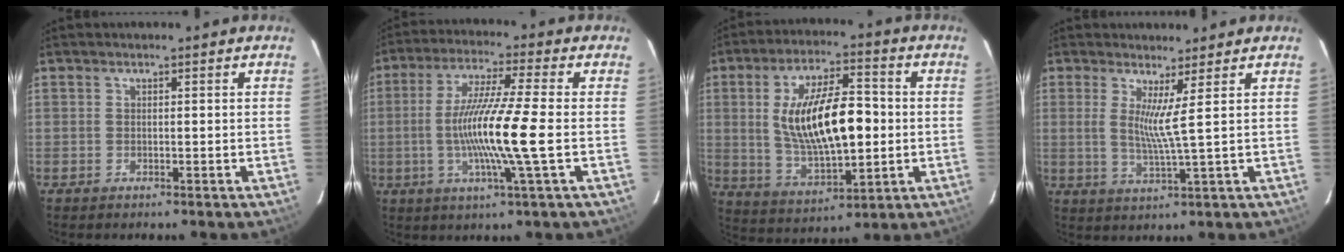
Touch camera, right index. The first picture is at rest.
{"total": 13.3, "force": [-2.1, -1.1, 13.1], "torque": [-0.248, -0.007, -0.043]}
{"total": 17.5, "force": [0.5, 6.9, 16.1], "torque": [-0.292, 0.004, 0.025]}
{"total": 4.4, "force": [1.8, -1.2, 3.9], "torque": [-0.070, -0.019, 0.025]}